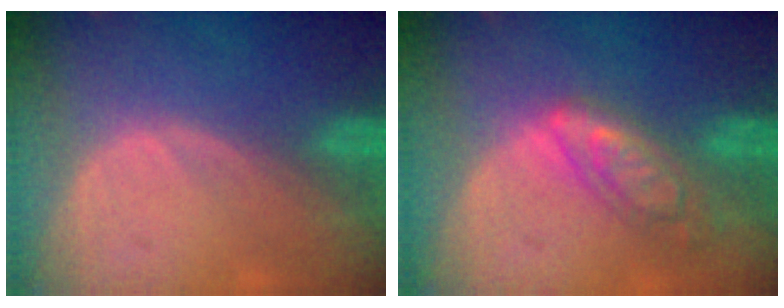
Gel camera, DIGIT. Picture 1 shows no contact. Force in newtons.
{"total": 6.4, "press": 5.6, "slide": 3.1}